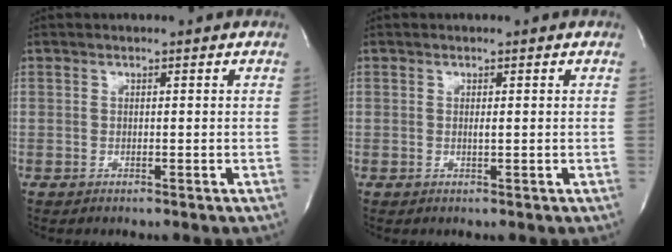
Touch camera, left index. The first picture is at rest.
{"total": 0.6, "force": [0.1, 0.0, 0.6], "torque": [-0.013, -0.001, 0.001]}